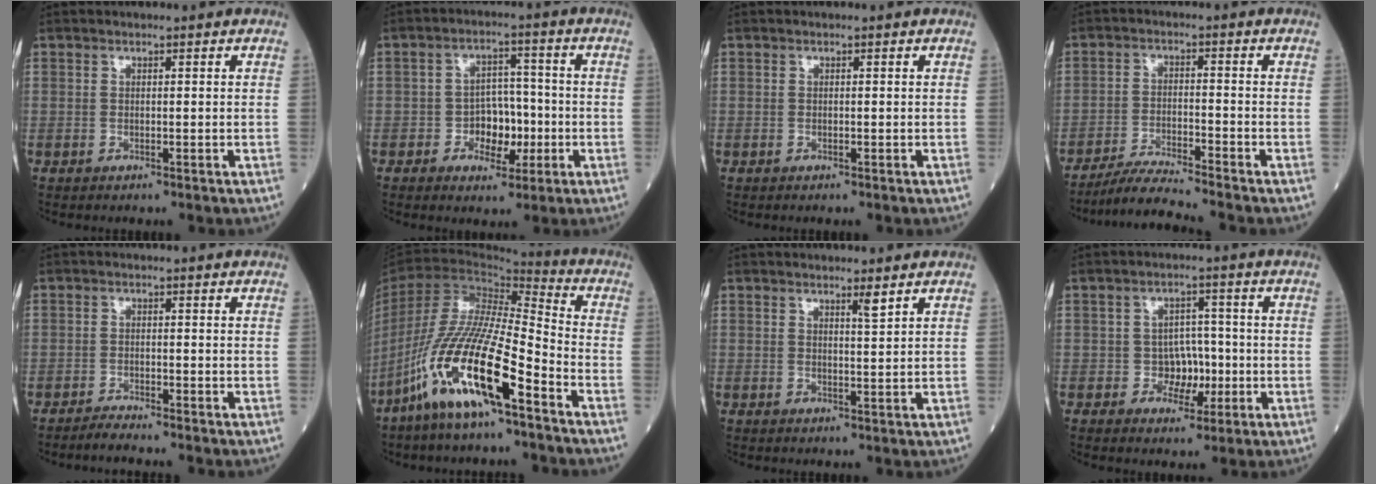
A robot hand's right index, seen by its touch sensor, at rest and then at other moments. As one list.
[{"total": 6.1, "force": [-1.7, 4.0, 4.2], "torque": [-0.065, 0.015, -0.025]}, {"total": 0.0}, {"total": 6.2, "force": [-5.7, -1.5, 1.9], "torque": [-0.038, -0.020, -0.105]}, {"total": 1.9, "force": [-1.8, -0.5, 0.4], "torque": [-0.015, -0.006, -0.034]}, {"total": 18.6, "force": [-10.4, 2.6, 15.2], "torque": [-0.328, -0.034, -0.196]}, {"total": 1.6, "force": [1.1, -0.2, 1.1], "torque": [-0.020, -0.006, 0.019]}, {"total": 4.4, "force": [-1.1, 3.6, 2.3], "torque": [-0.027, 0.011, -0.012]}]